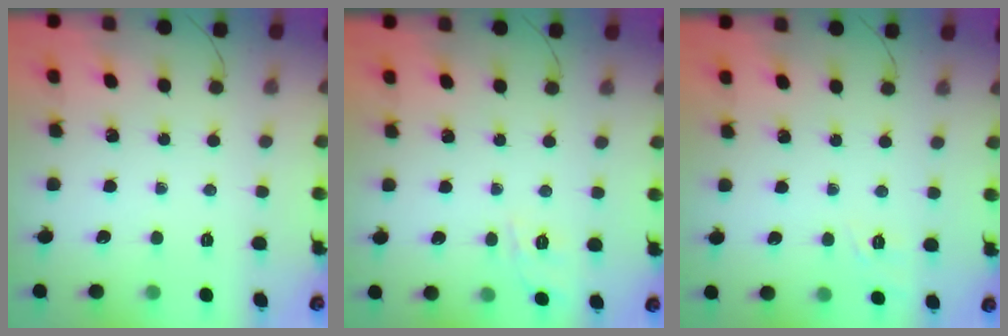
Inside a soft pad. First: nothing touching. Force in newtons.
{"total": 7.1, "press": 6.8, "slide": 1.8}
{"total": 1.6, "press": 0.2, "slide": 1.6}